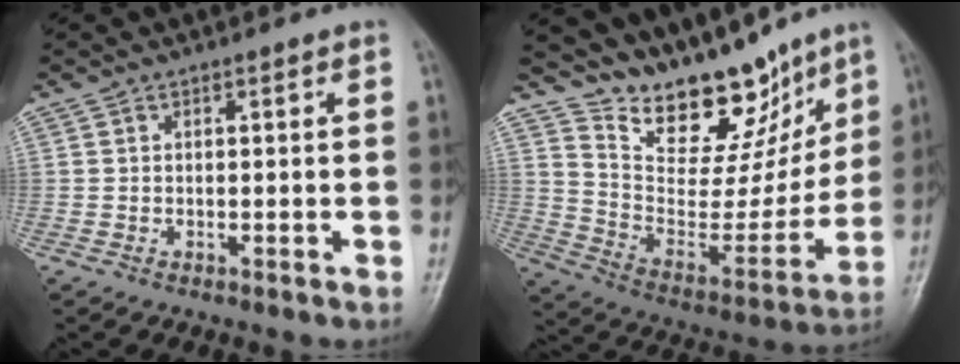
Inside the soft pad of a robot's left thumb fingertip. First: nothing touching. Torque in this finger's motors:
{"motor_torque": [0.97, -0.57, 1.35, -1.18, 0.01]}